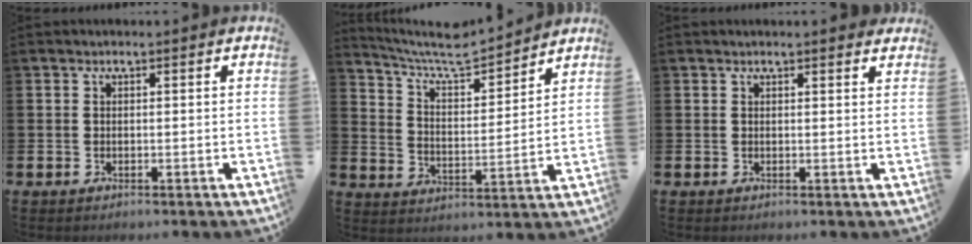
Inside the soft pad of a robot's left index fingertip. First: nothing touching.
{"total": 7.9, "force": [7.3, 1.3, 2.6], "torque": [-0.075, -0.048, 0.126]}
{"total": 0.9, "force": [0.9, 0.0, 0.2], "torque": [0.004, -0.003, 0.016]}